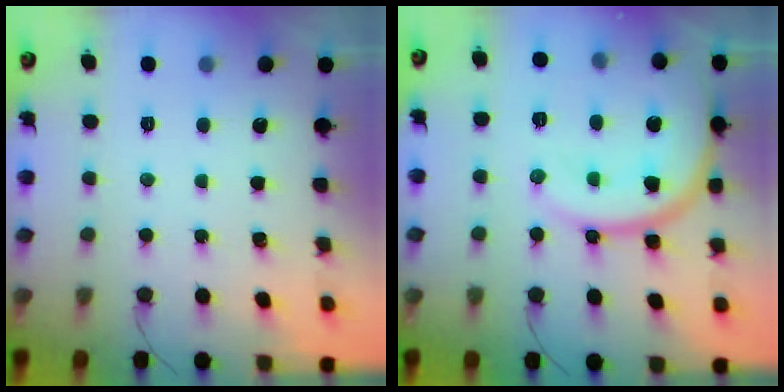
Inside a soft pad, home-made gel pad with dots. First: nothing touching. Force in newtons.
{"total": 16.4, "press": 16.3, "slide": 1.8}